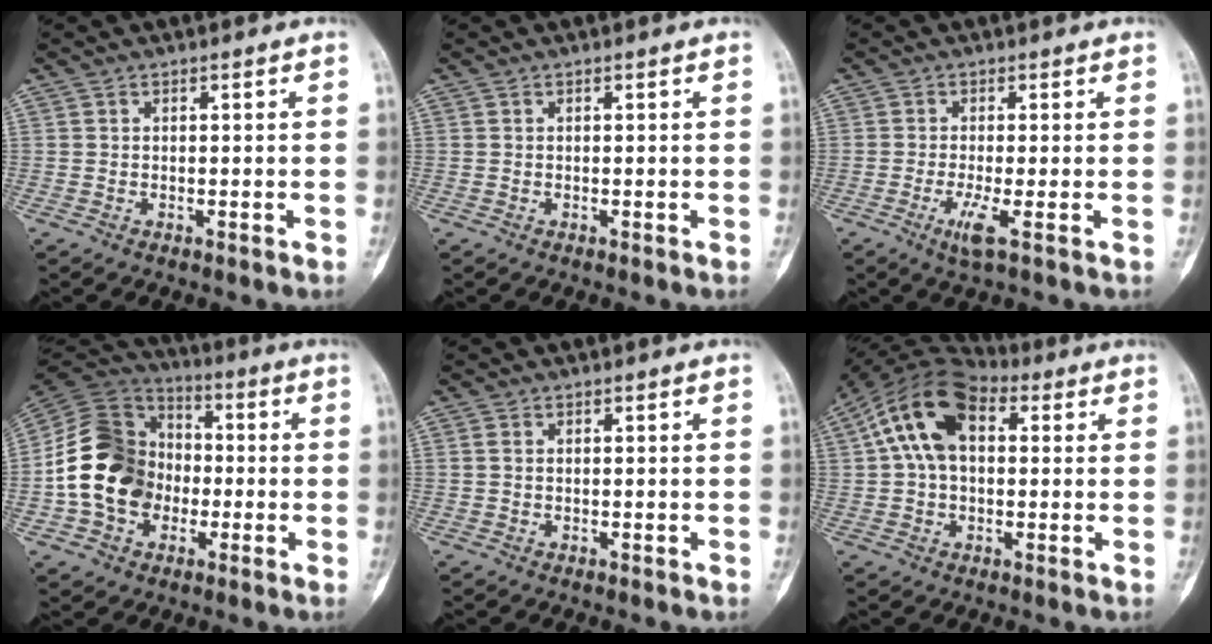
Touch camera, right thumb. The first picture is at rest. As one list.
[{"total": 0.0}, {"total": 3.6, "force": [-1.4, 0.1, 3.3], "torque": [-0.080, -0.012, -0.030]}, {"total": 17.7, "force": [-2.8, 14.1, 10.4], "torque": [-0.163, 0.030, -0.059]}, {"total": 0.8, "force": [0.1, 0.6, 0.5], "torque": [-0.012, -0.002, 0.002]}, {"total": 14.0, "force": [3.4, 8.8, 10.3], "torque": [-0.184, 0.035, 0.053]}]